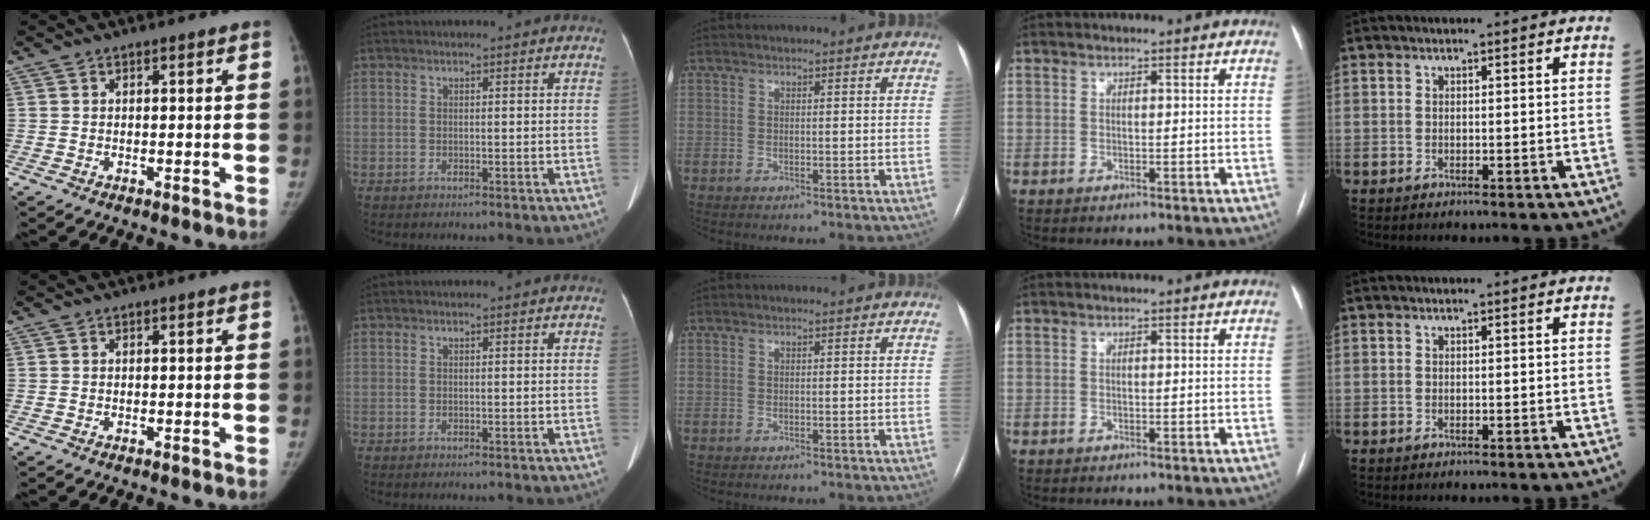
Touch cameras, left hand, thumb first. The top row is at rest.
{}